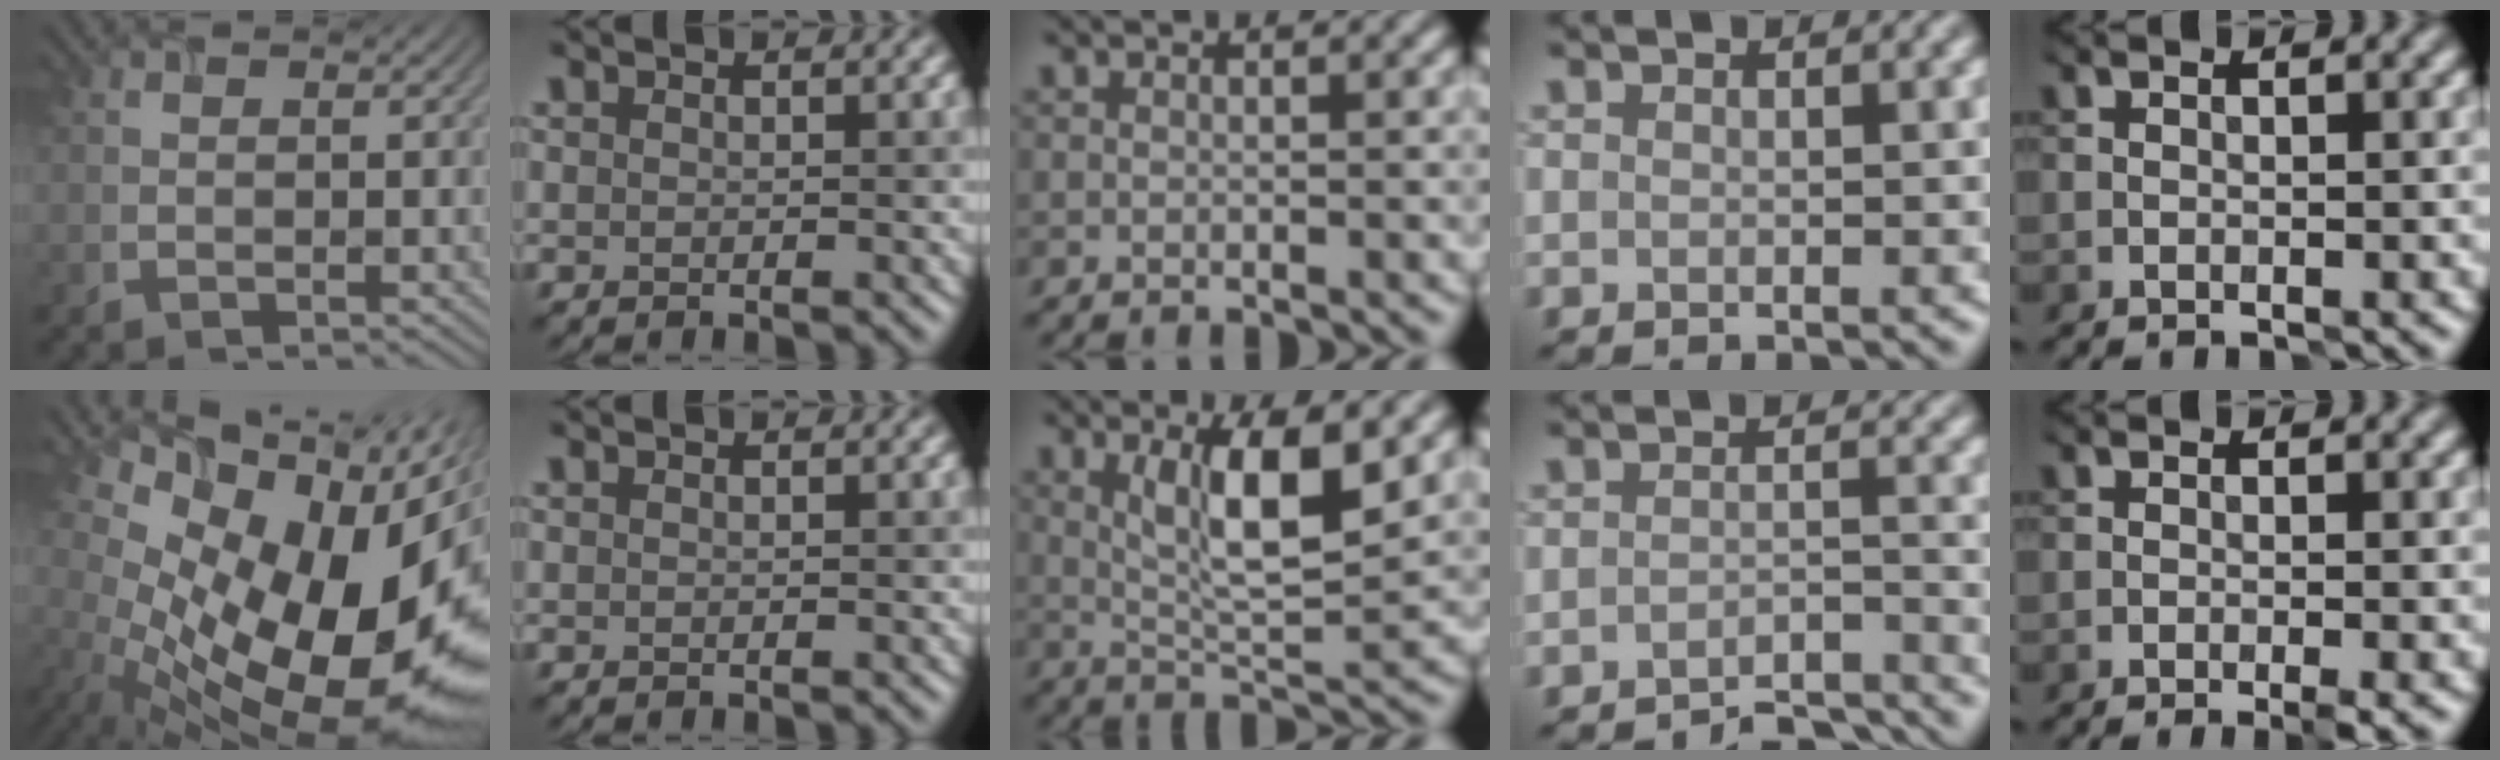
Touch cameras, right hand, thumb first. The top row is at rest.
{"thumb": {"total": 19.3, "force": [-1.1, 10.9, 15.9], "torque": [-0.227, -0.041, 0.010]}, "middle": {"total": 6.2, "force": [1.7, 1.6, 5.8], "torque": [-0.105, 0.000, 0.040]}, "ring": {"total": 5.6, "force": [-5.2, 0.7, 1.7], "torque": [-0.025, -0.001, -0.074]}, "little": {"total": 2.1, "force": [-1.2, 0.3, 1.7], "torque": [-0.034, -0.003, -0.020]}}